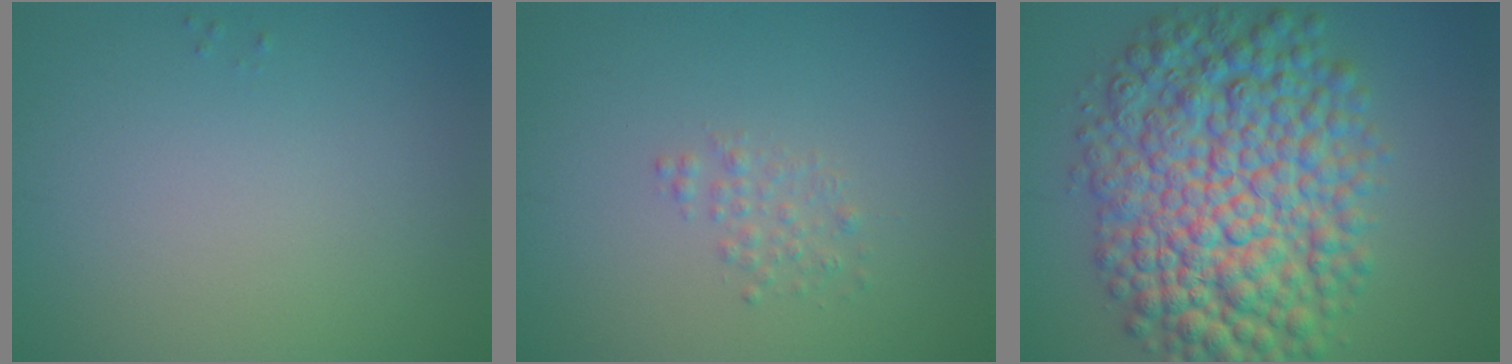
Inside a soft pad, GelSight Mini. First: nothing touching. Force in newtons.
{"total": 1.3, "press": 1.3, "slide": 0.0}
{"total": 12.3, "press": 12.3, "slide": 0.2}